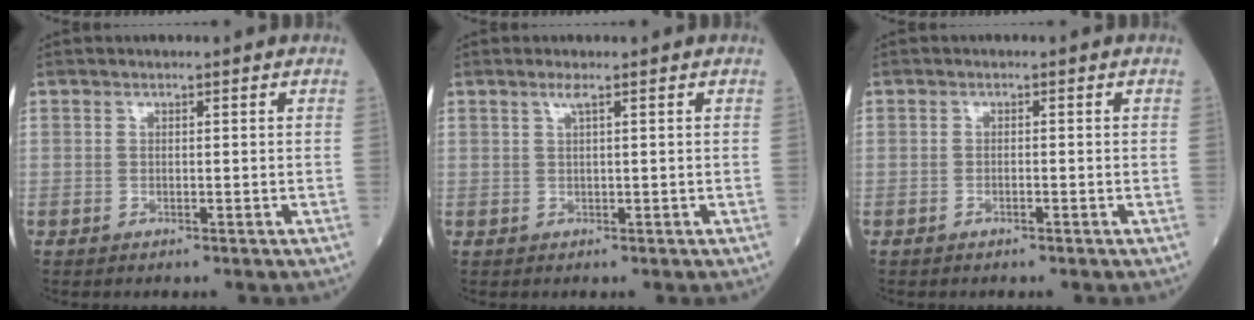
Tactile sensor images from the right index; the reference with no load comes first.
{"total": 1.2, "force": [0.7, -0.2, 1.0], "torque": [-0.028, 0.004, 0.016]}
{"total": 0.6, "force": [-0.4, 0.1, 0.5], "torque": [-0.008, 0.002, -0.007]}